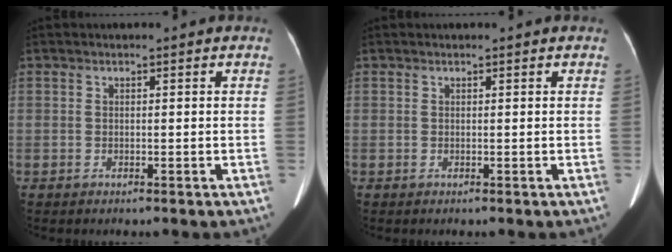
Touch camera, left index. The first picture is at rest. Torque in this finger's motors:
{"motor_torque": [0.05, -0.02, 0.03, 0.00]}